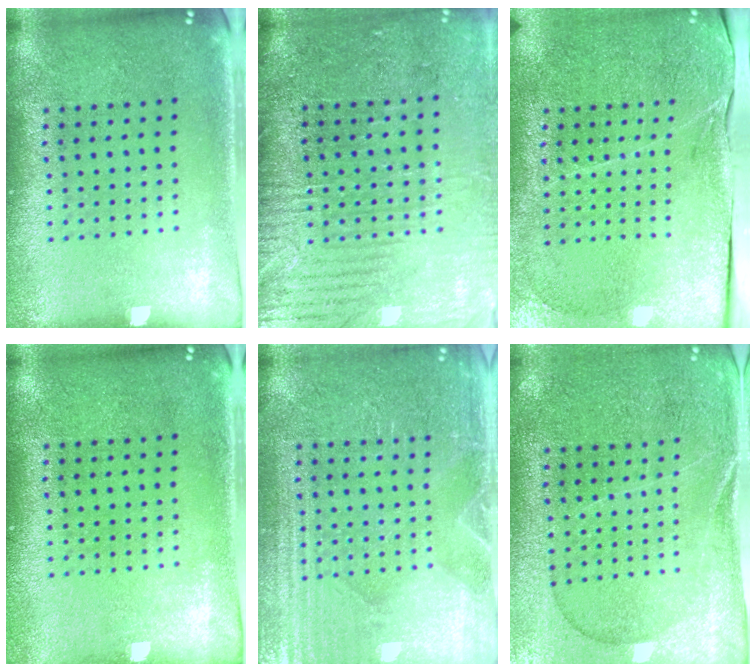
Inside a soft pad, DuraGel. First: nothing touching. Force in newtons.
{"total": 3.5, "press": 3.3, "slide": 1.3}
{"total": 3.4, "press": 3.4, "slide": 0.3}
{"total": 0.7, "press": 0.7, "slide": 0.0}
{"total": 4.2, "press": 4.1, "slide": 0.6}
{"total": 0.8, "press": 0.6, "slide": 0.5}